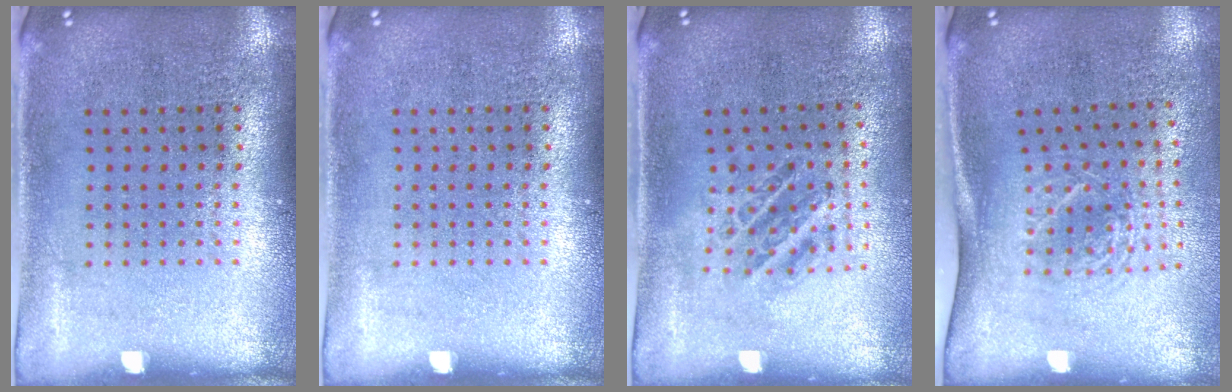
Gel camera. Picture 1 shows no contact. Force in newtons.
{"total": 0.0}
{"total": 1.0, "press": 1.0, "slide": 0.1}
{"total": 1.8, "press": 1.3, "slide": 1.2}